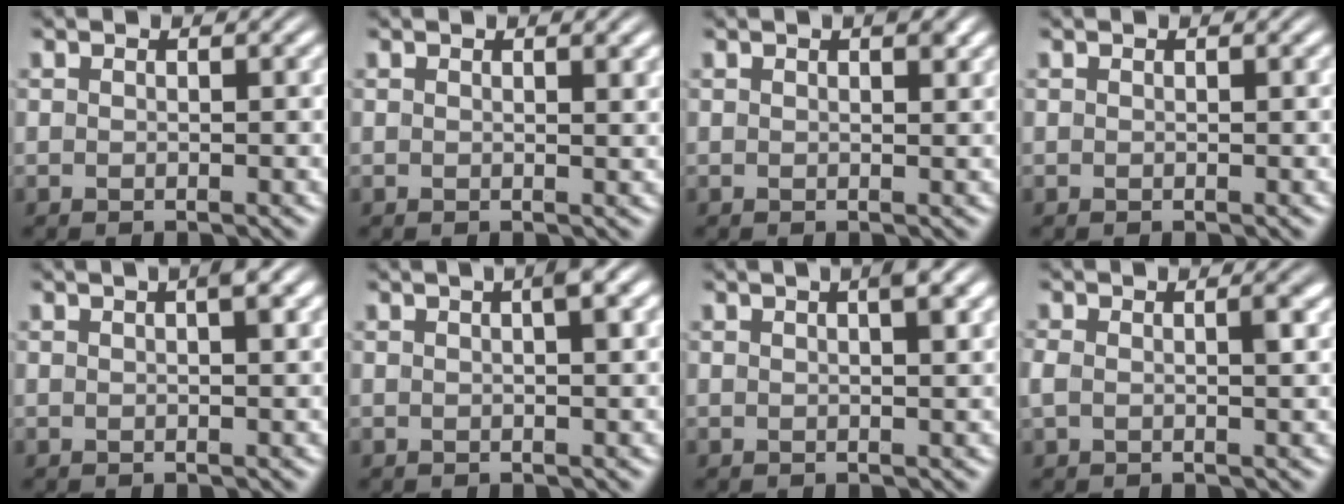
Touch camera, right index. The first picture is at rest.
{"total": 0.7, "force": [0.5, -0.2, 0.4], "torque": [-0.005, -0.002, 0.008]}
{"total": 1.0, "force": [0.7, 0.1, 0.7], "torque": [-0.004, -0.001, 0.010]}
{"total": 0.0}
{"total": 1.7, "force": [0.7, 0.0, 1.6], "torque": [-0.014, 0.012, 0.007]}
{"total": 2.3, "force": [0.8, 0.3, 2.1], "torque": [-0.020, 0.014, 0.007]}
{"total": 2.1, "force": [0.9, 0.0, 1.9], "torque": [-0.022, 0.008, 0.012]}
{"total": 1.8, "force": [0.0, 0.8, 1.6], "torque": [-0.037, -0.007, 0.004]}